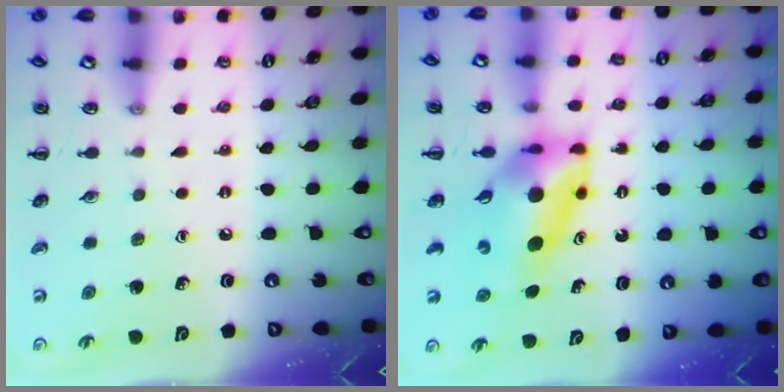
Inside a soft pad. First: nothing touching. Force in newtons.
{"total": 7.9, "press": 7.6, "slide": 2.3}